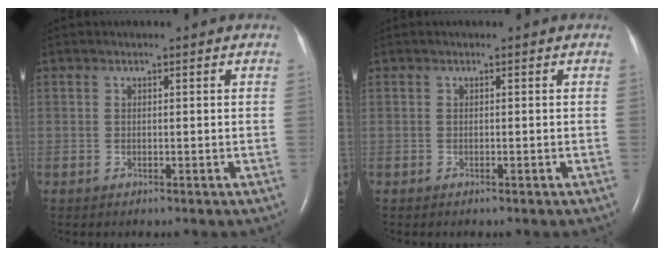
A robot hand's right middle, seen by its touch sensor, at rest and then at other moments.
{"total": 0.0}